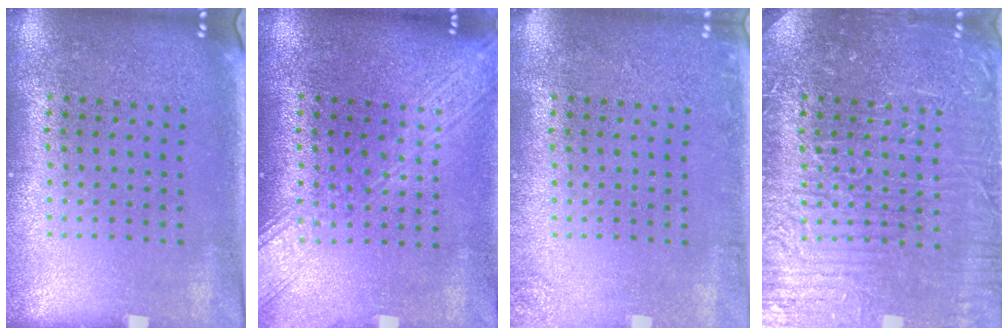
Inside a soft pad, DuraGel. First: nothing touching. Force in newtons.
{"total": 3.4, "press": 3.3, "slide": 0.5}
{"total": 1.5, "press": 1.5, "slide": 0.2}
{"total": 4.6, "press": 4.5, "slide": 0.8}